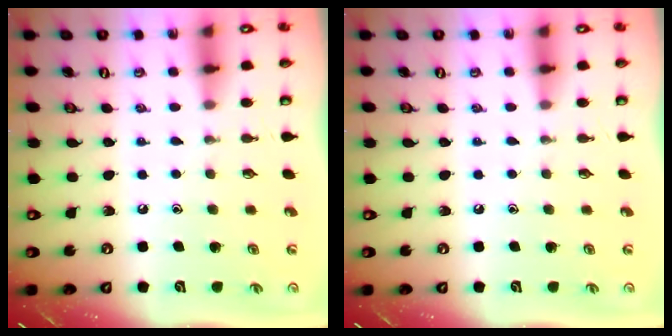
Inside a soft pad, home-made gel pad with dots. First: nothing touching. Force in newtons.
{"total": 0.0}